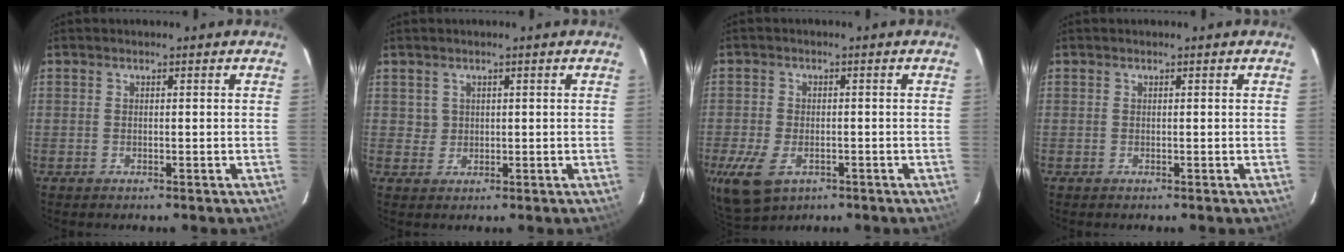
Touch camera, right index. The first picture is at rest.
{"total": 1.6, "force": [0.6, 1.5, -0.1], "torque": [0.008, 0.006, 0.011]}
{"total": 10.3, "force": [-4.4, 6.4, 6.8], "torque": [-0.161, -0.028, -0.072]}
{"total": 0.0}